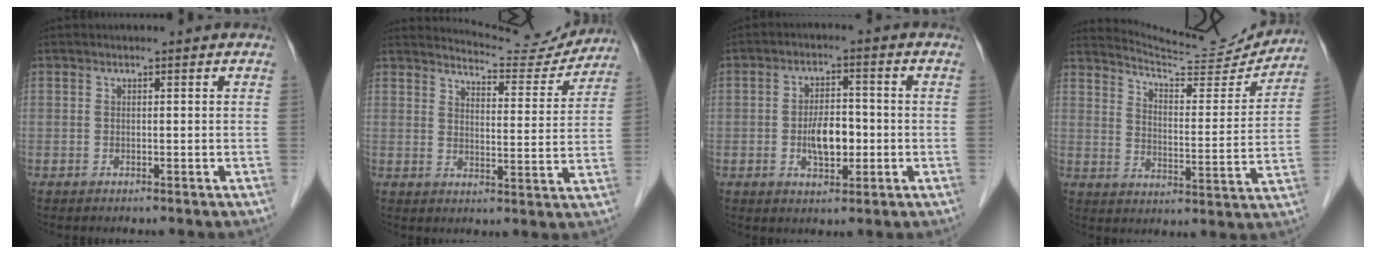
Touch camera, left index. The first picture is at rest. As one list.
[{"total": 10.3, "force": [10.2, 0.9, 0.4], "torque": [-0.003, -0.026, 0.123]}, {"total": 5.7, "force": [-2.0, 2.6, 4.7], "torque": [-0.085, -0.002, -0.032]}, {"total": 13.6, "force": [13.5, 0.4, 1.5], "torque": [-0.028, -0.045, 0.180]}]